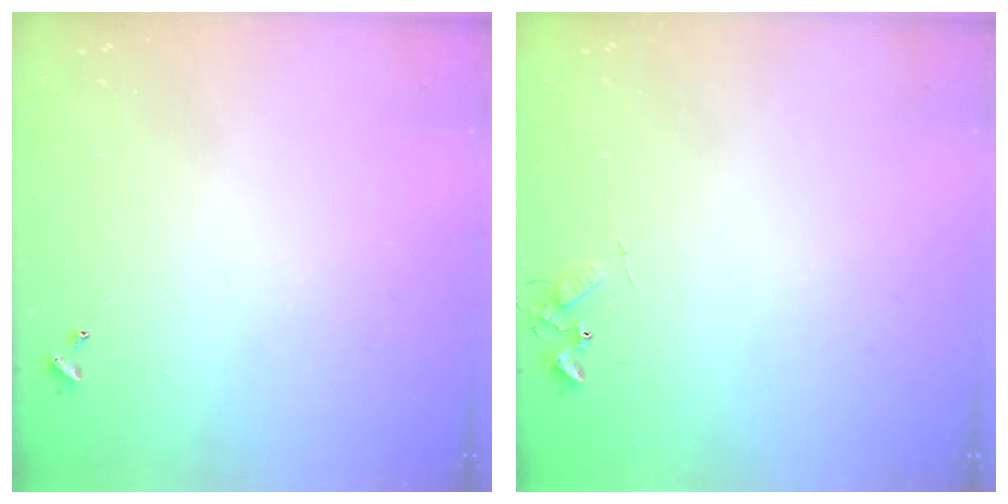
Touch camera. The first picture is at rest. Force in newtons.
{"total": 5.9, "press": 5.9, "slide": 0.3}